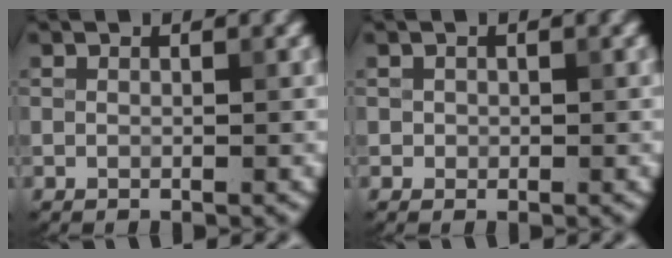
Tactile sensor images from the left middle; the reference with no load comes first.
{"total": 0.6, "force": [0.0, 0.6, 0.1], "torque": [0.006, -0.003, 0.000]}